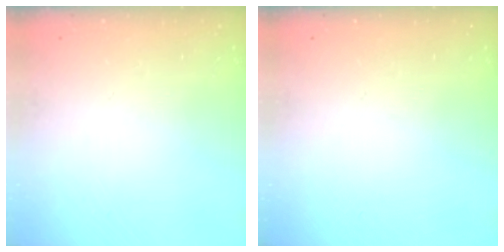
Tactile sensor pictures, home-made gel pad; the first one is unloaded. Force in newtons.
{"total": 0.0}